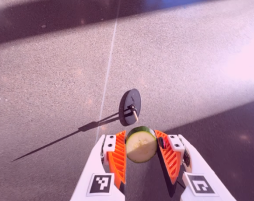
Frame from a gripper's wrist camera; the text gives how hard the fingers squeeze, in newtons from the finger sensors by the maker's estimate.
{"total": 12.4, "left": 12.9, "right": 11.9}